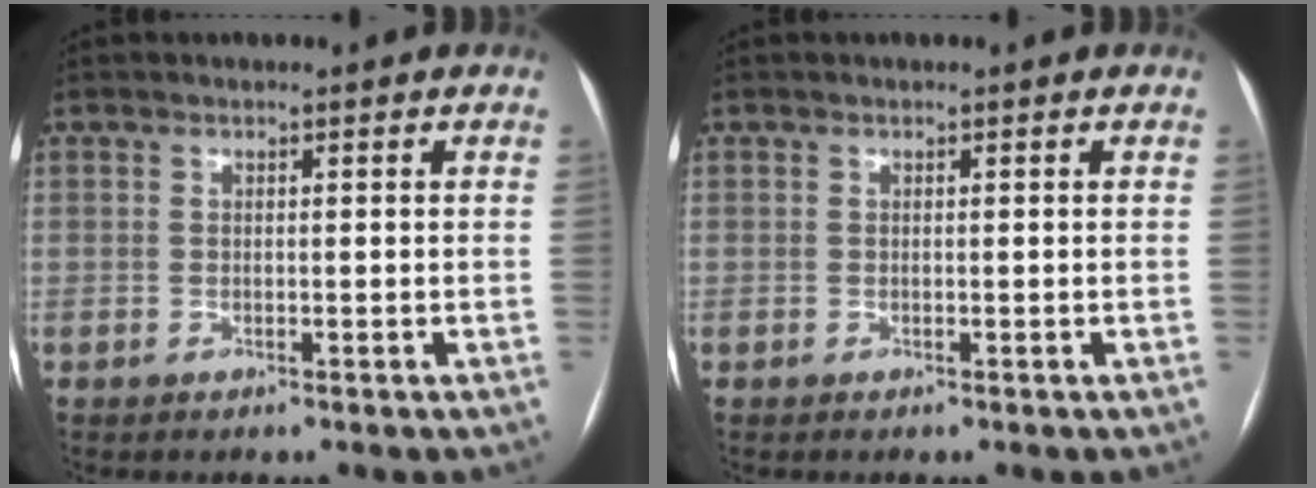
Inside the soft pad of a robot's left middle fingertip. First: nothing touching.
{"total": 0.0}